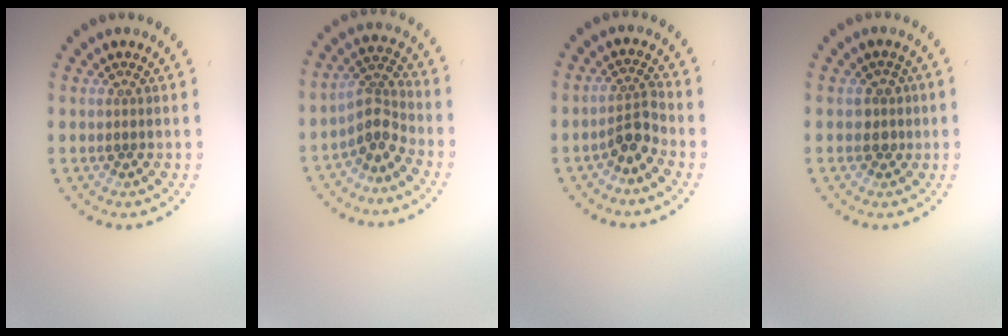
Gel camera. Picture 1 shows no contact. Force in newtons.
{"total": 2.8, "press": 2.2, "slide": 1.7}
{"total": 2.3, "press": 1.8, "slide": 1.5}
{"total": 1.4, "press": 1.2, "slide": 0.6}